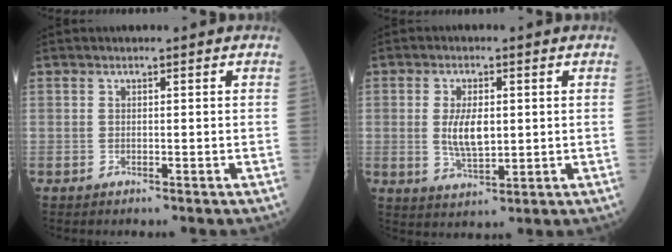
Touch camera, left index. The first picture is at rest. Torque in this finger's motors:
{"motor_torque": [1.09, 0.21, 0.37, 0.06]}